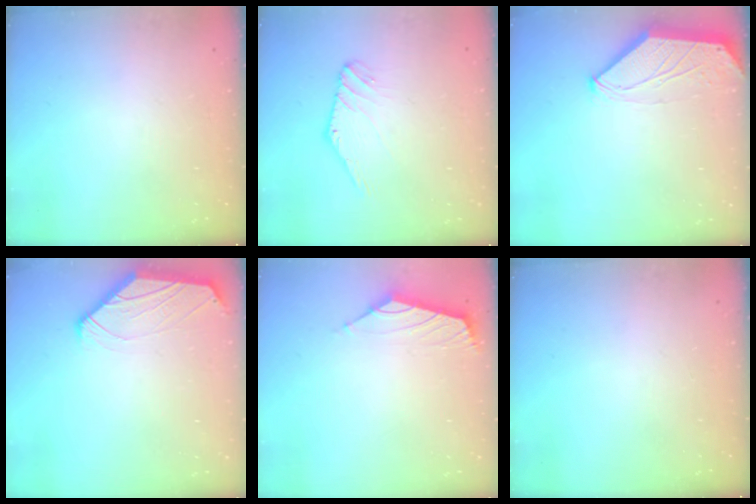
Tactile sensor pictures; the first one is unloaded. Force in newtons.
{"total": 0.0}
{"total": 0.0}
{"total": 0.6, "press": 0.6, "slide": 0.2}
{"total": 1.8, "press": 1.7, "slide": 0.6}
{"total": 0.0}